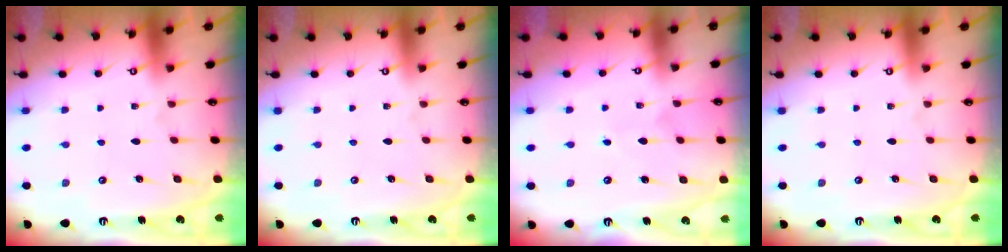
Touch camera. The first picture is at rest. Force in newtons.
{"total": 0.0}
{"total": 3.8, "press": 3.8, "slide": 0.3}
{"total": 0.0}